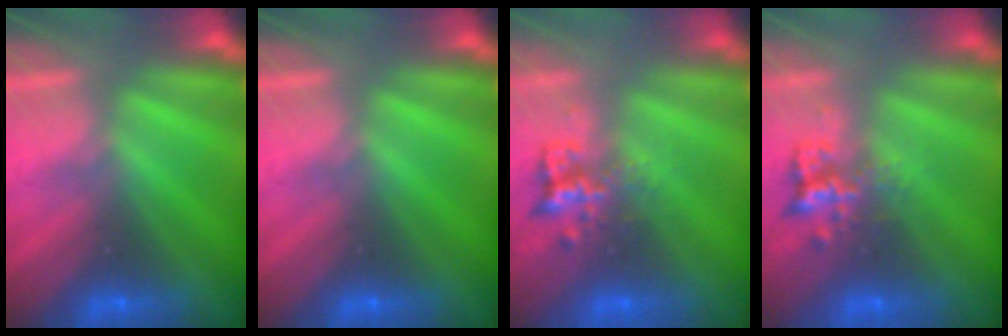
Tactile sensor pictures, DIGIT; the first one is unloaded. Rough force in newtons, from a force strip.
{"total": 0.0}
{"total": 2.3}
{"total": 2.3}